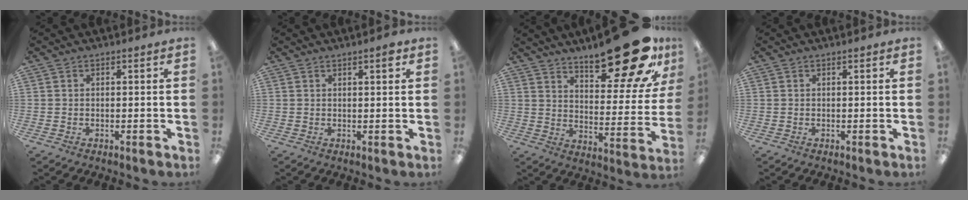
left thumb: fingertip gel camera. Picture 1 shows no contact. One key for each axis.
{"total": 1.9, "fx": 1.4, "fy": 0.3, "fz": 1.3, "tx": -0.020, "ty": -0.001, "tz": 0.021}
{"total": 23.0, "fx": 16.2, "fy": 7.7, "fz": 14.4, "tx": -0.182, "ty": -0.109, "tz": 0.260}
{"total": 0.0}